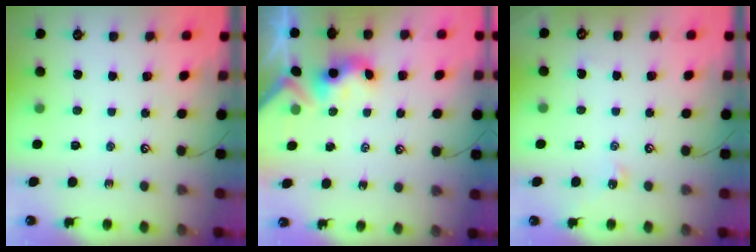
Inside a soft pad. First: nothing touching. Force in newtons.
{"total": 4.7, "press": 4.7, "slide": 0.2}
{"total": 2.7, "press": 2.7, "slide": 0.6}